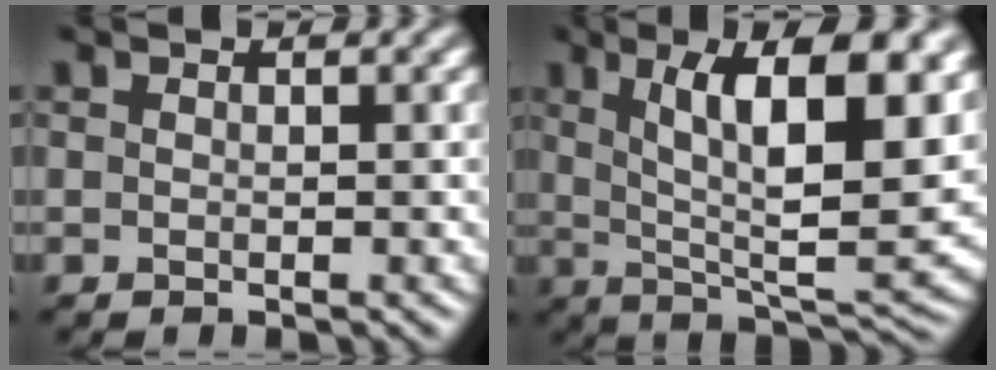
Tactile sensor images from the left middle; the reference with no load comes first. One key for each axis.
{"total": 13.2, "fx": 4.2, "fy": 4.0, "fz": 11.9, "tx": -0.180, "ty": -0.002, "tz": 0.070}